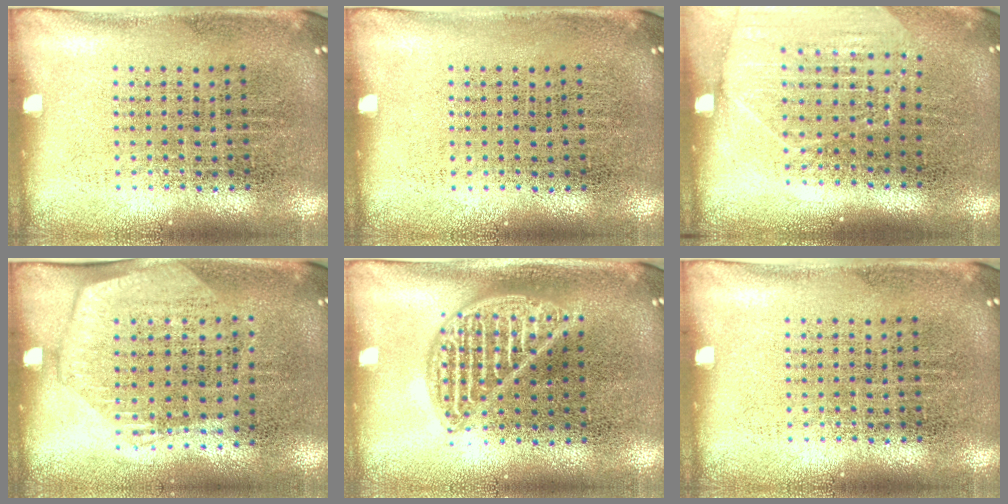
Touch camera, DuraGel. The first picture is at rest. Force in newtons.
{"total": 0.0}
{"total": 1.7, "press": 1.5, "slide": 0.8}
{"total": 1.4, "press": 1.3, "slide": 0.6}
{"total": 1.5, "press": 1.5, "slide": 0.2}
{"total": 0.0}